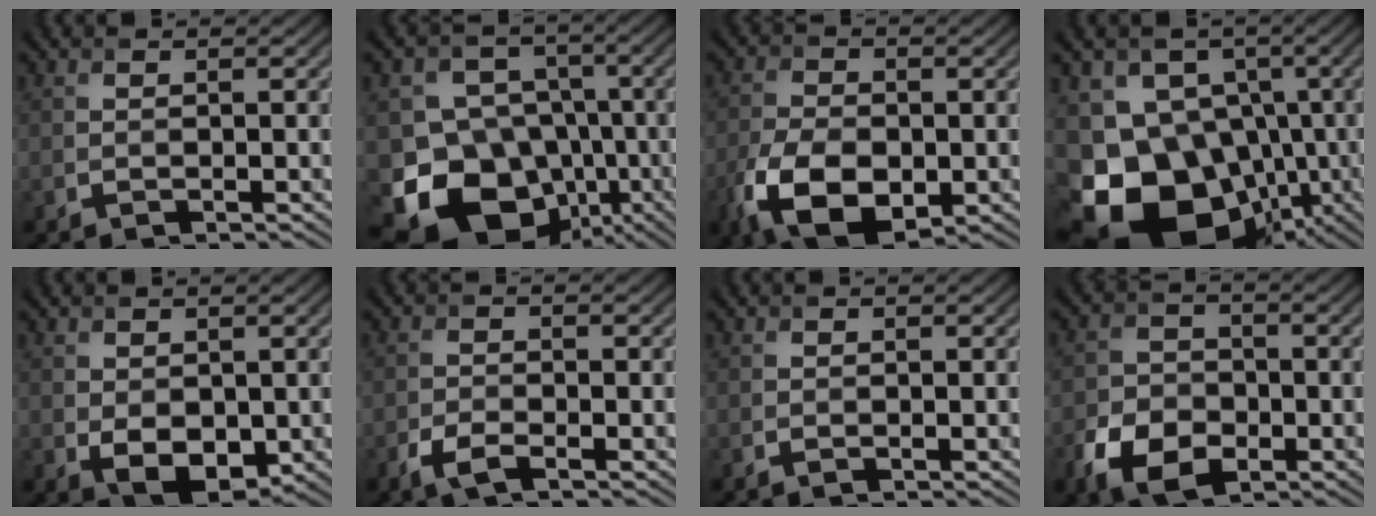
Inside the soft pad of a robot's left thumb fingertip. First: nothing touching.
{"total": 15.9, "force": [-6.4, 12.9, 6.9], "torque": [-0.151, -0.021, -0.109]}
{"total": 10.1, "force": [-3.7, 5.8, 7.3], "torque": [-0.168, -0.018, -0.074]}
{"total": 18.4, "force": [-6.9, 13.9, 9.8], "torque": [-0.203, -0.013, -0.109]}
{"total": 4.6, "force": [-0.3, 3.1, 3.4], "torque": [-0.069, -0.016, 0.001]}
{"total": 2.8, "force": [-1.7, 1.2, 1.9], "torque": [-0.045, -0.003, -0.038]}
{"total": 0.0}
{"total": 7.3, "force": [-3.4, 5.0, 4.1], "torque": [-0.092, -0.014, -0.068]}